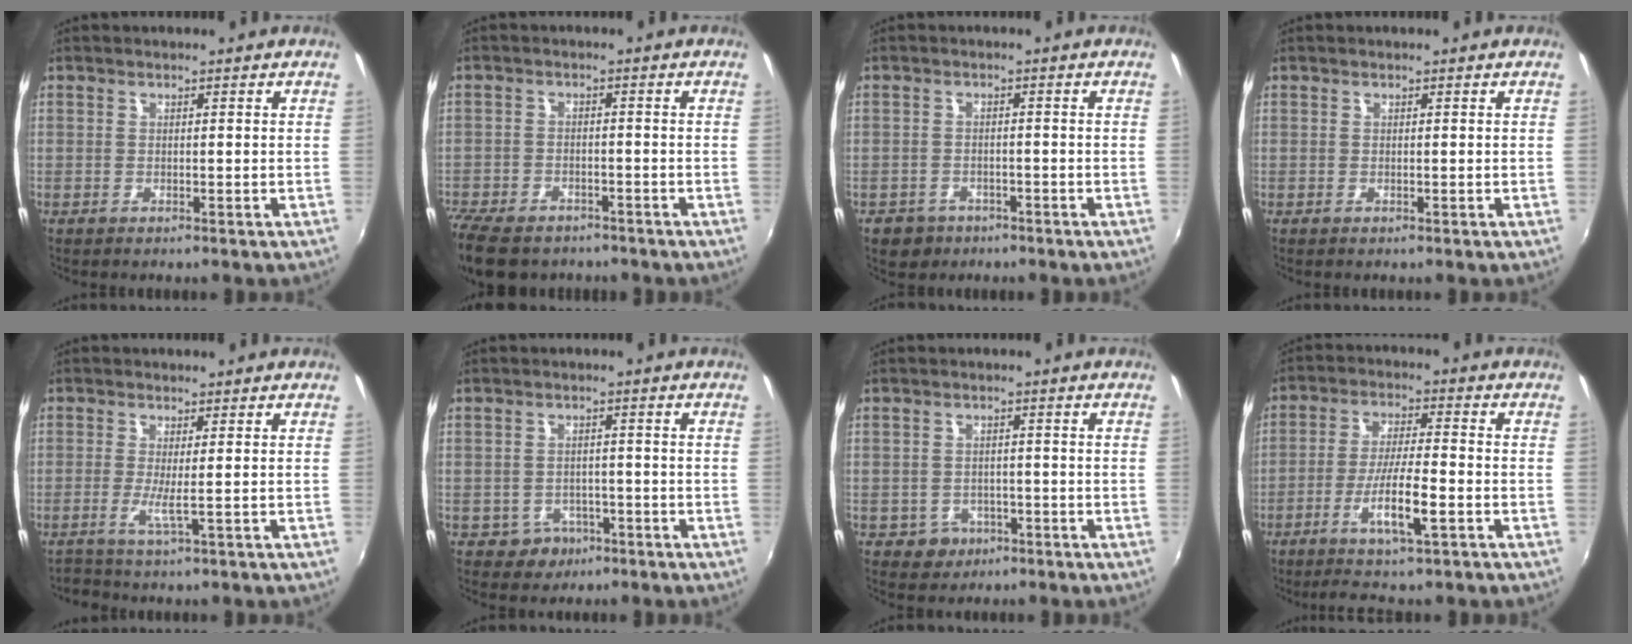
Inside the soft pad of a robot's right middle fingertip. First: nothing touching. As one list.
[{"total": 11.7, "force": [-9.0, 5.5, 5.0], "torque": [-0.139, -0.028, -0.155]}, {"total": 4.5, "force": [-2.8, 3.3, 1.3], "torque": [-0.042, -0.003, -0.039]}, {"total": 0.0}, {"total": 1.9, "force": [-0.5, -0.7, 1.7], "torque": [-0.044, -0.002, -0.015]}, {"total": 4.1, "force": [-2.2, 3.4, 0.7], "torque": [-0.027, 0.006, -0.026]}, {"total": 4.0, "force": [-1.8, 3.4, 0.7], "torque": [-0.026, 0.005, -0.022]}, {"total": 9.0, "force": [-4.5, 0.6, 7.8], "torque": [-0.155, -0.009, -0.084]}]